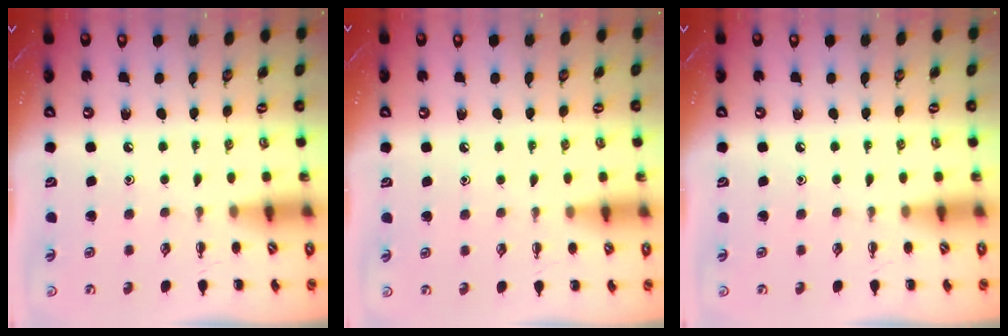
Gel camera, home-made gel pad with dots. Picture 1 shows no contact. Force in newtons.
{"total": 5.0, "press": 4.7, "slide": 1.7}
{"total": 0.0}